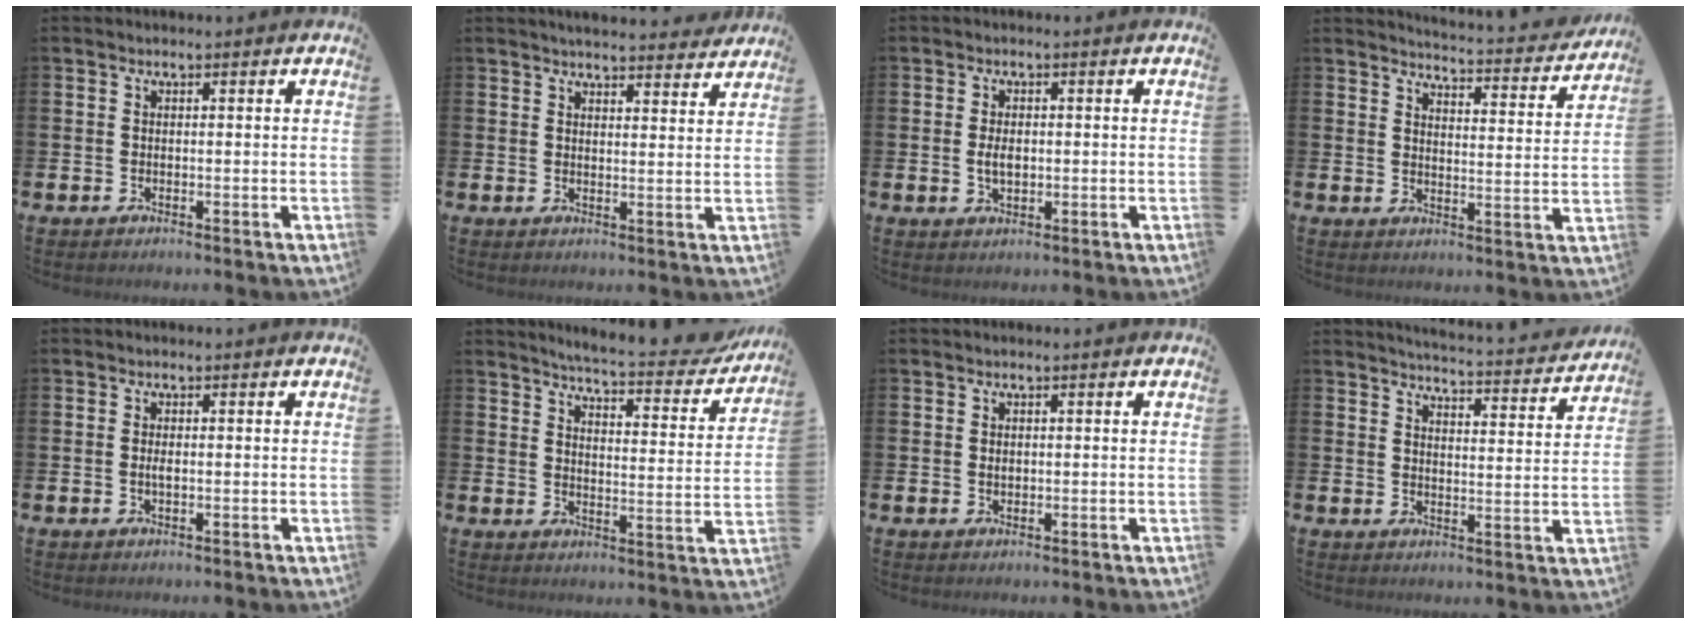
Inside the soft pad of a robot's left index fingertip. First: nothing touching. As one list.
[{"total": 4.4, "force": [4.4, 0.4, 0.4], "torque": [-0.007, -0.025, 0.078]}, {"total": 2.6, "force": [0.0, 1.5, 2.1], "torque": [-0.030, 0.001, -0.004]}, {"total": 4.2, "force": [4.2, 0.0, 0.6], "torque": [-0.017, -0.041, 0.065]}, {"total": 1.0, "force": [-0.1, 0.3, 1.0], "torque": [-0.023, 0.003, -0.002]}, {"total": 5.6, "force": [5.4, 0.3, 1.4], "torque": [-0.040, -0.043, 0.087]}, {"total": 0.7, "force": [0.2, 0.5, 0.4], "torque": [0.003, -0.001, 0.000]}, {"total": 4.6, "force": [4.5, -0.2, 0.7], "torque": [-0.024, -0.037, 0.074]}]